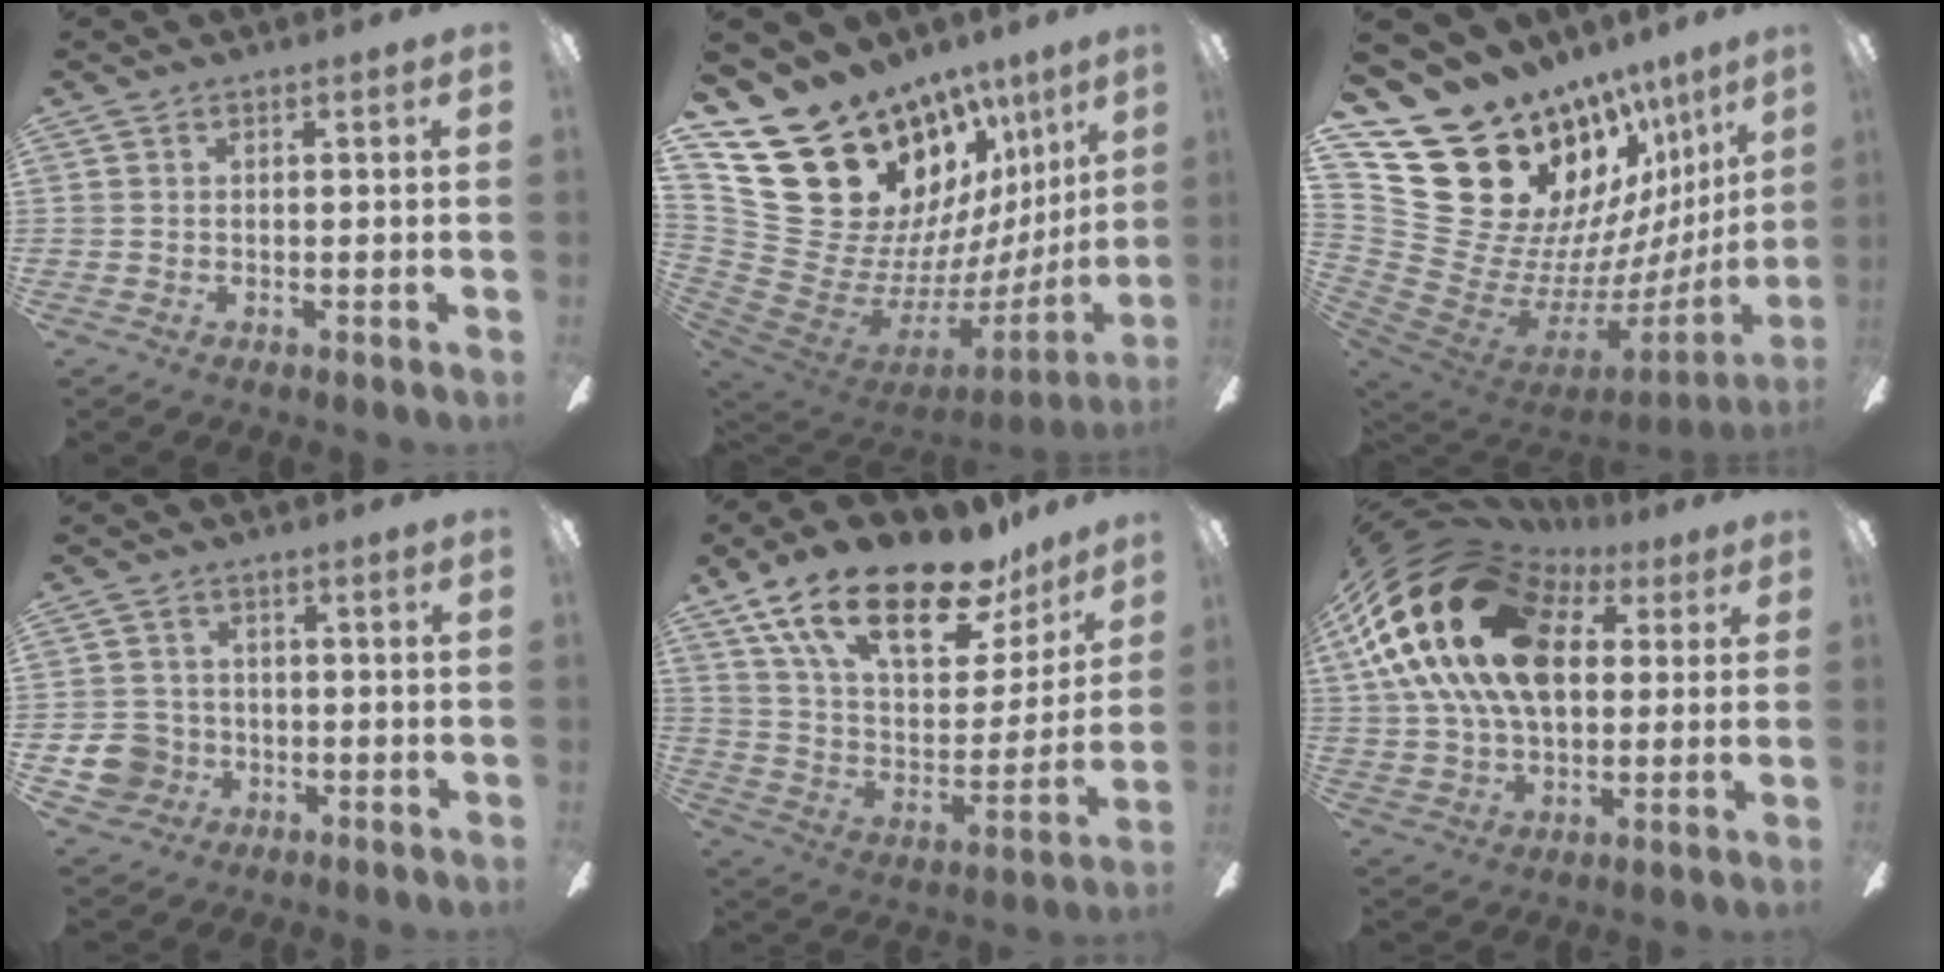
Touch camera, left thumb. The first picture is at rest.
{"total": 22.4, "force": [13.5, 14.6, 10.4], "torque": [-0.162, -0.132, 0.317]}
{"total": 20.7, "force": [13.7, 13.4, 7.7], "torque": [-0.108, -0.160, 0.321]}
{"total": 7.9, "force": [-2.0, 7.2, 2.4], "torque": [-0.065, 0.022, -0.033]}
{"total": 24.0, "force": [15.9, 10.1, 14.8], "torque": [-0.252, -0.085, 0.272]}
{"total": 26.9, "force": [8.4, 17.2, 18.8], "torque": [-0.384, -0.016, 0.143]}